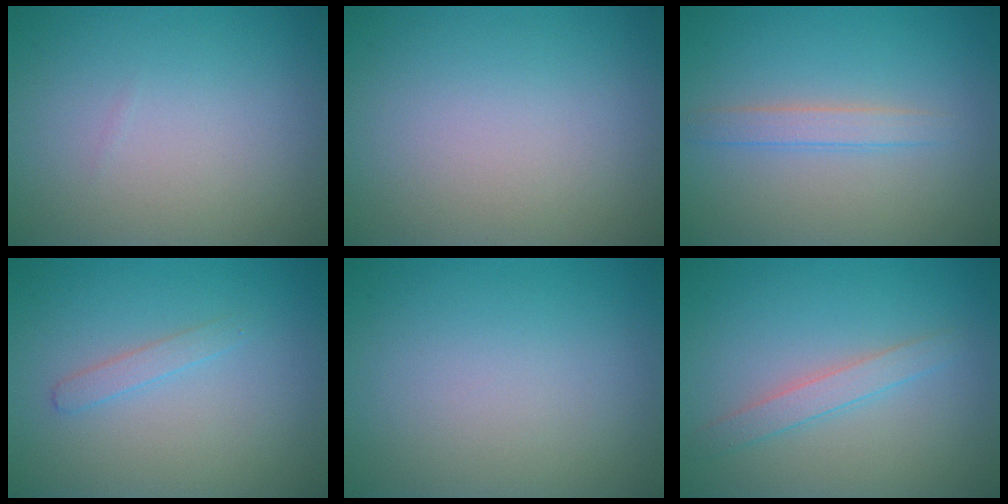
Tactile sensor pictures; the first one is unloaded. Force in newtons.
{"total": 0.0}
{"total": 1.8, "press": 1.8, "slide": 0.1}
{"total": 1.2, "press": 1.2, "slide": 0.0}
{"total": 0.0}
{"total": 2.1, "press": 2.1, "slide": 0.1}